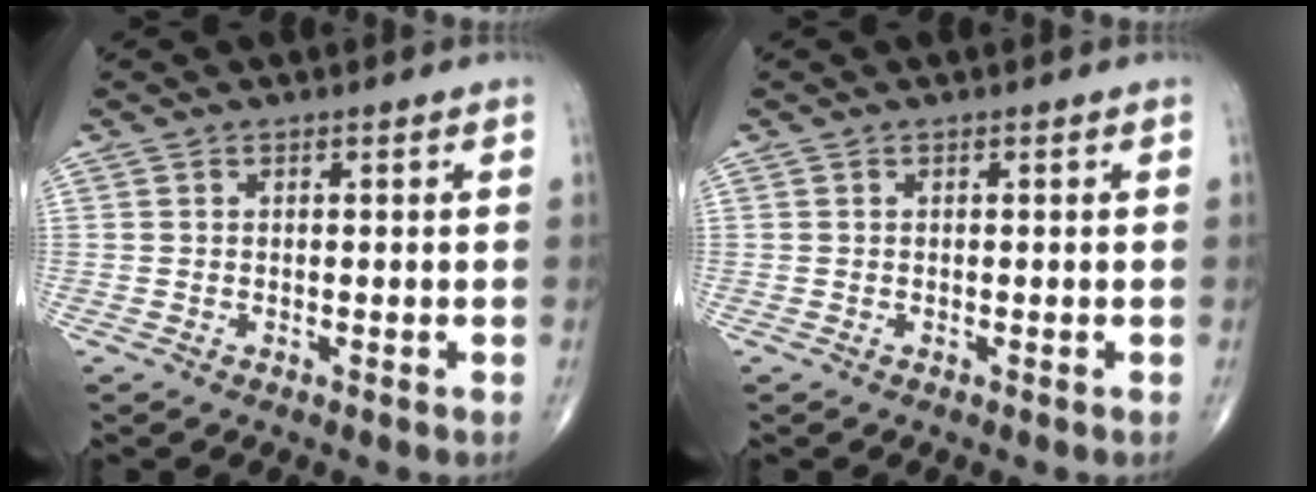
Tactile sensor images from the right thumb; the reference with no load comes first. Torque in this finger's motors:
{"motor_torque": [0.00, 0.00, -0.10, 0.10, 0.01]}